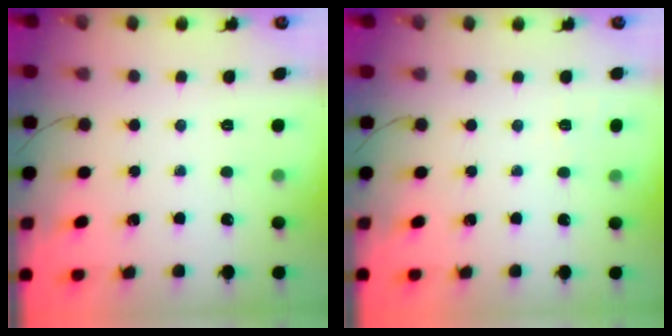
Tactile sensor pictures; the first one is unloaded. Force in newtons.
{"total": 2.7, "press": 2.1, "slide": 1.7}